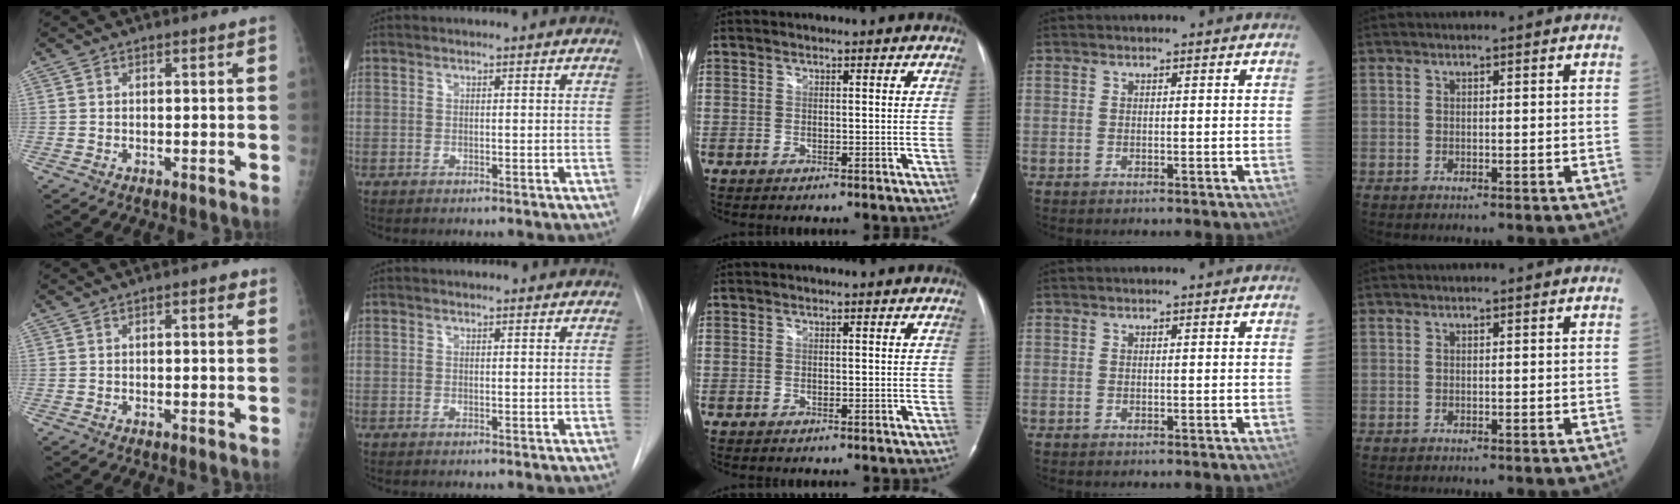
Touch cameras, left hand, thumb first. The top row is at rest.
{"thumb": {"total": 2.7, "force": [0.9, 1.1, 2.3], "torque": [-0.026, 0.004, 0.006]}, "index": {"total": 0.9, "force": [0.8, 0.3, 0.1], "torque": [-0.008, 0.003, 0.008]}}